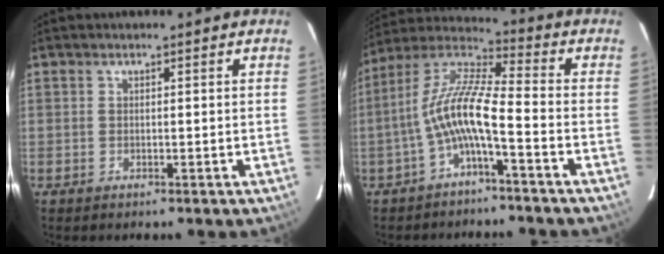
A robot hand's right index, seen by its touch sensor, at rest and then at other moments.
{"total": 10.3, "force": [-3.7, 1.4, 9.5], "torque": [-0.206, 0.016, -0.073]}